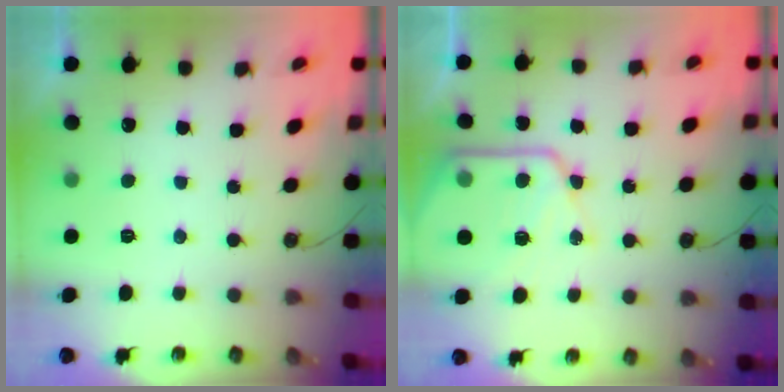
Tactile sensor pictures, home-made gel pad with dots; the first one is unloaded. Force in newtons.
{"total": 13.2, "press": 13.2, "slide": 1.3}